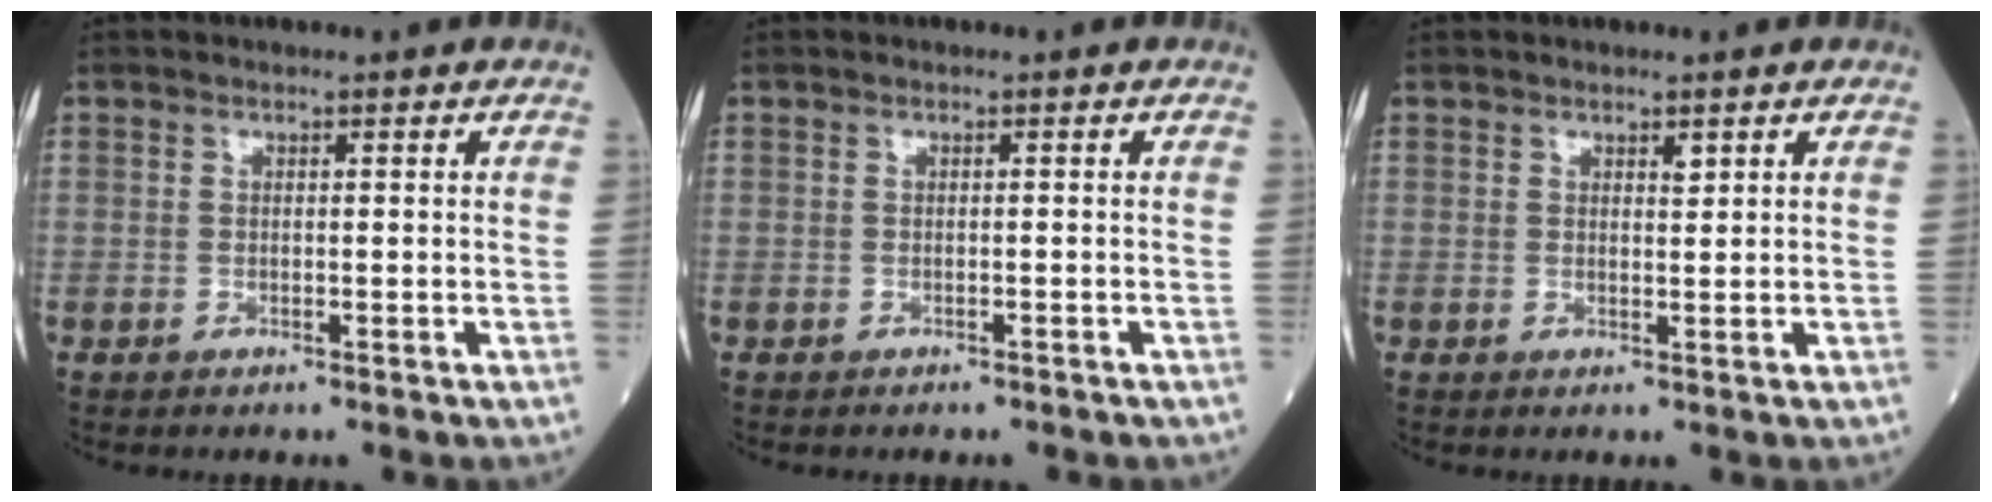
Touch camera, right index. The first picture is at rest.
{"total": 1.6, "force": [-1.3, 0.5, 0.7], "torque": [-0.017, -0.003, -0.013]}
{"total": 1.0, "force": [0.7, 0.3, 0.7], "torque": [-0.013, -0.003, 0.011]}